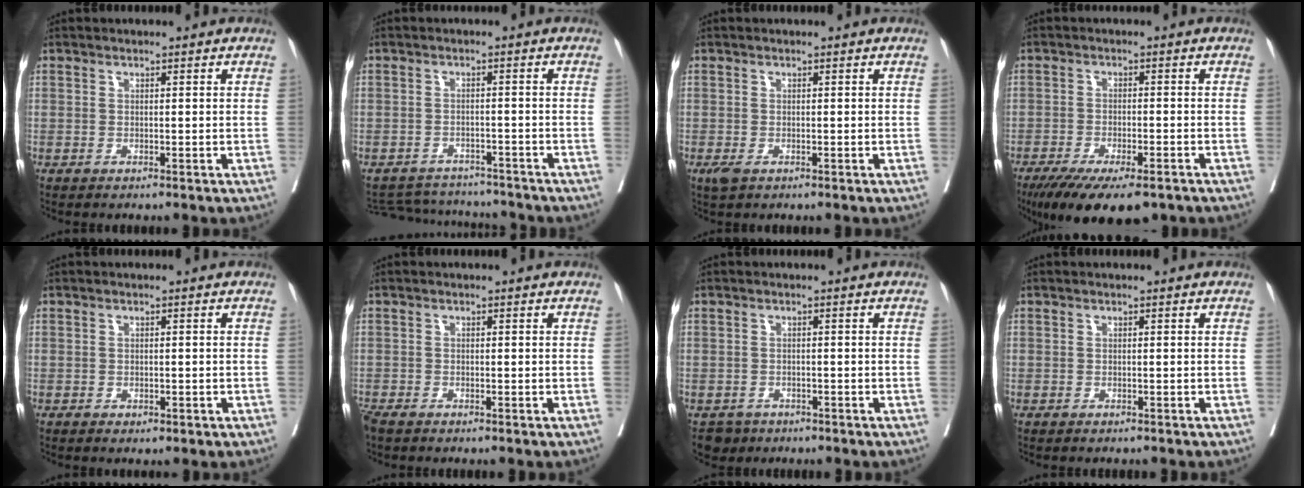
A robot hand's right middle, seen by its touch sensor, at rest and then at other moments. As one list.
[{"total": 7.7, "force": [-7.5, 1.5, 0.2], "torque": [-0.001, 0.009, -0.107]}, {"total": 1.6, "force": [-0.8, 0.8, 1.1], "torque": [-0.027, -0.005, -0.009]}, {"total": 12.8, "force": [-9.5, 3.5, 7.9], "torque": [-0.123, -0.020, -0.145]}, {"total": 1.4, "force": [-0.7, 0.8, 0.9], "torque": [-0.012, 0.000, -0.003]}, {"total": 2.0, "force": [-1.7, 0.6, 0.9], "torque": [-0.022, -0.007, -0.033]}, {"total": 2.8, "force": [-2.0, 1.9, 0.0], "torque": [0.001, 0.003, -0.033]}, {"total": 1.1, "force": [-1.0, 0.3, 0.2], "torque": [-0.007, -0.002, -0.016]}]